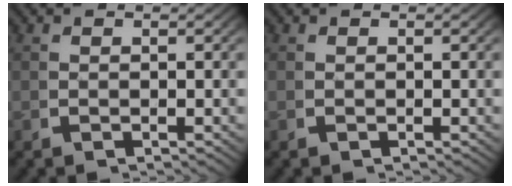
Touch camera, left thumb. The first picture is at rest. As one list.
[{"total": 0.0}]